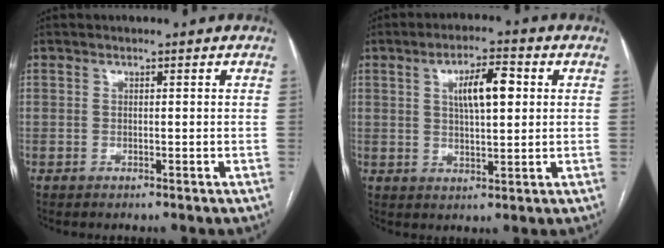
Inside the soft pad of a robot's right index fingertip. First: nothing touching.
{"total": 7.1, "force": [1.9, 2.0, 6.5], "torque": [-0.110, 0.012, 0.035]}